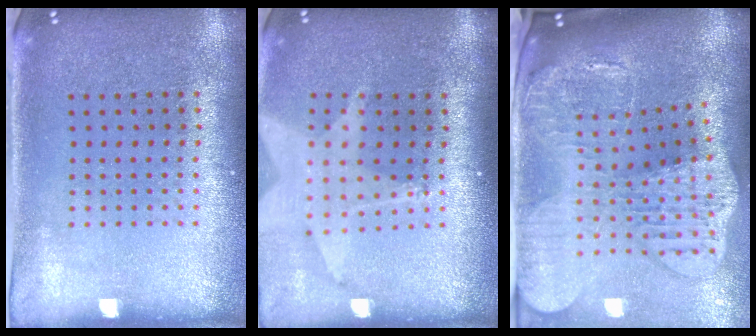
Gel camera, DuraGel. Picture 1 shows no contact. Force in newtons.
{"total": 1.8, "press": 1.4, "slide": 1.0}
{"total": 4.5, "press": 3.4, "slide": 2.9}